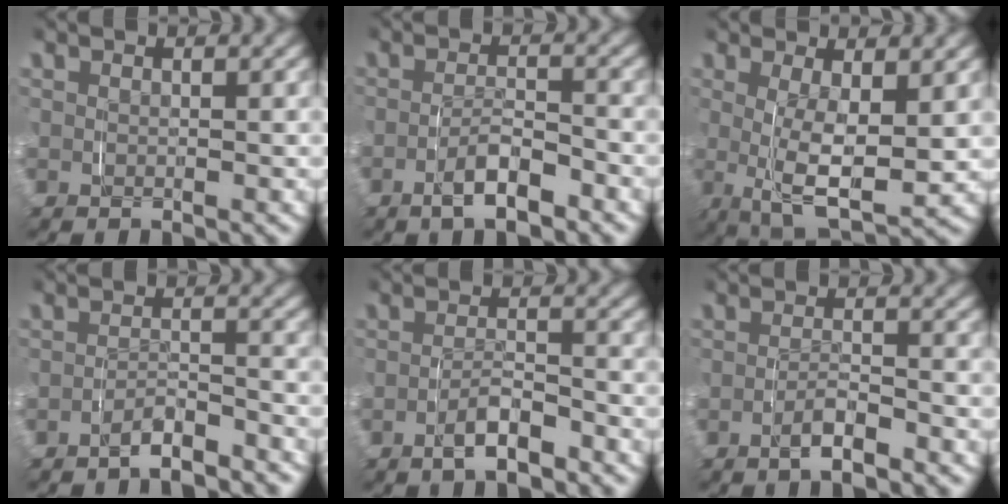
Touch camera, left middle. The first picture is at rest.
{"total": 3.0, "force": [-2.1, 0.8, 1.9], "torque": [-0.033, 0.003, -0.040]}
{"total": 6.8, "force": [-0.7, 3.0, 6.1], "torque": [-0.118, -0.032, 0.004]}
{"total": 3.2, "force": [-3.1, 0.4, 0.7], "torque": [-0.009, -0.002, -0.057]}
{"total": 2.7, "force": [-2.2, 0.7, 1.5], "torque": [-0.024, 0.001, -0.040]}
{"total": 2.1, "force": [-1.6, 0.4, 1.2], "torque": [-0.023, 0.000, -0.031]}